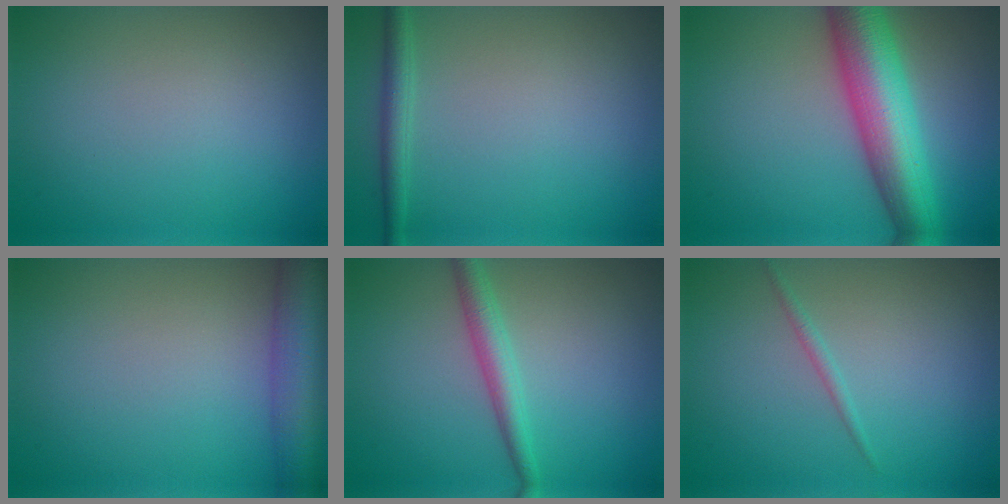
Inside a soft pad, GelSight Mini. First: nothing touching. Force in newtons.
{"total": 1.8, "press": 1.8, "slide": 0.1}
{"total": 9.2, "press": 9.1, "slide": 0.2}
{"total": 6.9, "press": 6.9, "slide": 0.2}
{"total": 2.9, "press": 2.9, "slide": 0.1}
{"total": 0.9, "press": 0.9, "slide": 0.0}